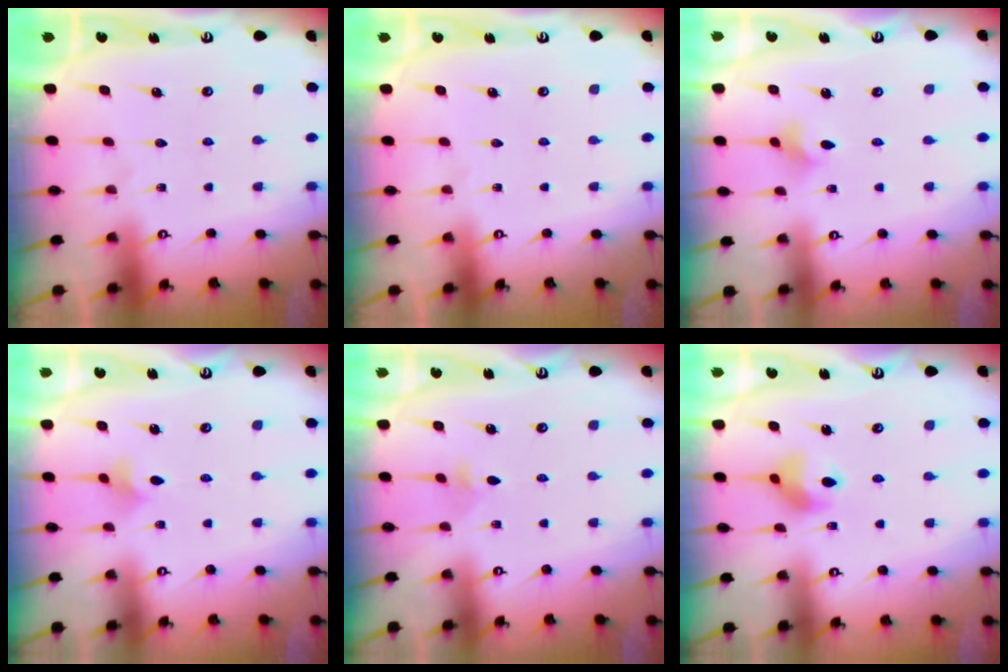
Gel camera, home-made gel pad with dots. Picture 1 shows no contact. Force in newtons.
{"total": 0.0}
{"total": 2.9, "press": 2.8, "slide": 0.6}
{"total": 3.7, "press": 3.6, "slide": 0.8}
{"total": 2.8, "press": 2.7, "slide": 0.8}
{"total": 8.9, "press": 8.8, "slide": 1.2}